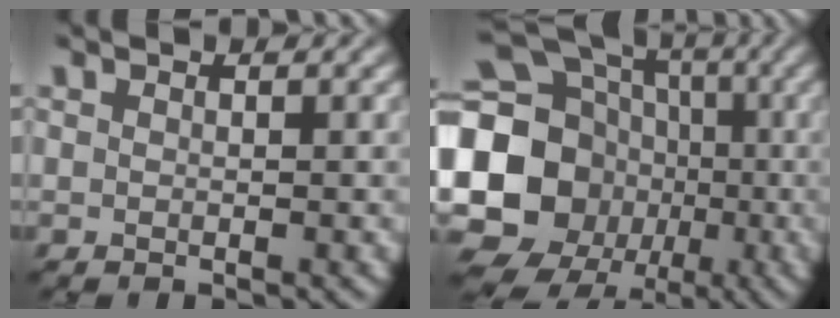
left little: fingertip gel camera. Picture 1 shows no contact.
{"total": 19.2, "force": [-2.5, 17.3, 8.0], "torque": [-0.183, 0.002, -0.086]}